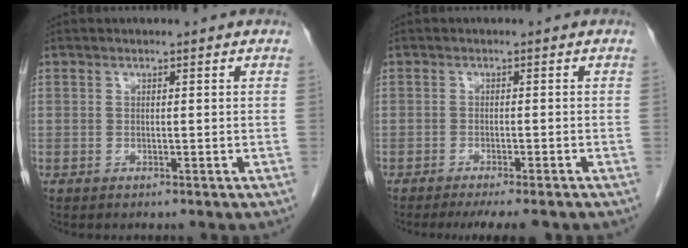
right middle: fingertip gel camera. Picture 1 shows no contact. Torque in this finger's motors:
{"motor_torque": [0.62, -0.41, 0.09, 0.04]}